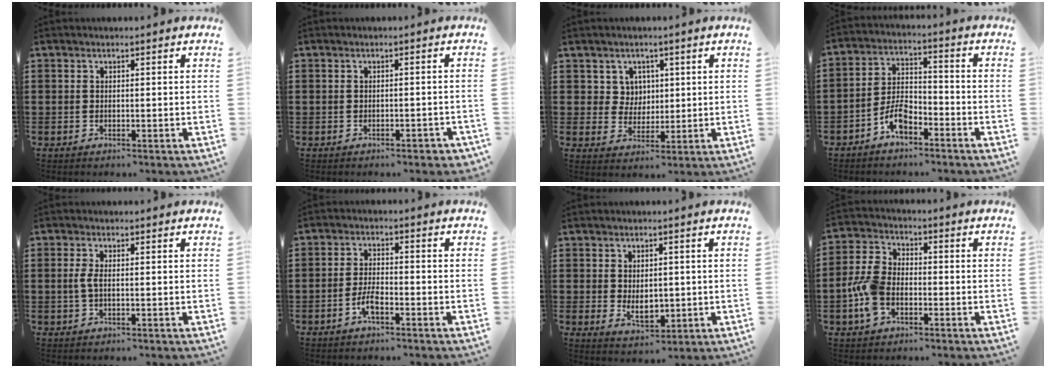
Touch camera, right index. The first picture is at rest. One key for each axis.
{"total": 1.0, "fx": -0.8, "fy": 0.2, "fz": 0.6, "tx": -0.015, "ty": -0.004, "tz": -0.016}
{"total": 4.4, "fx": 1.6, "fy": 4.0, "fz": 0.8, "tx": -0.036, "ty": 0.014, "tz": 0.029}
{"total": 5.8, "fx": -3.7, "fy": 2.7, "fz": 3.5, "tx": -0.079, "ty": 0.011, "tz": -0.074}
{"total": 2.4, "fx": -0.1, "fy": 0.8, "fz": 2.3, "tx": -0.059, "ty": -0.005, "tz": -0.008}
{"total": 3.7, "fx": -2.1, "fy": 1.2, "fz": 2.8, "tx": -0.069, "ty": 0.000, "tz": -0.045}
{"total": 4.3, "fx": -0.1, "fy": 2.6, "fz": 3.4, "tx": -0.048, "ty": 0.001, "tz": -0.004}
{"total": 6.9, "fx": -2.0, "fy": 4.2, "fz": 5.1, "tx": -0.138, "ty": -0.001, "tz": -0.049}